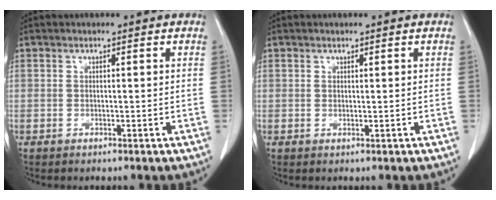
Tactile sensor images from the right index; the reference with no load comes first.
{"total": 0.0}